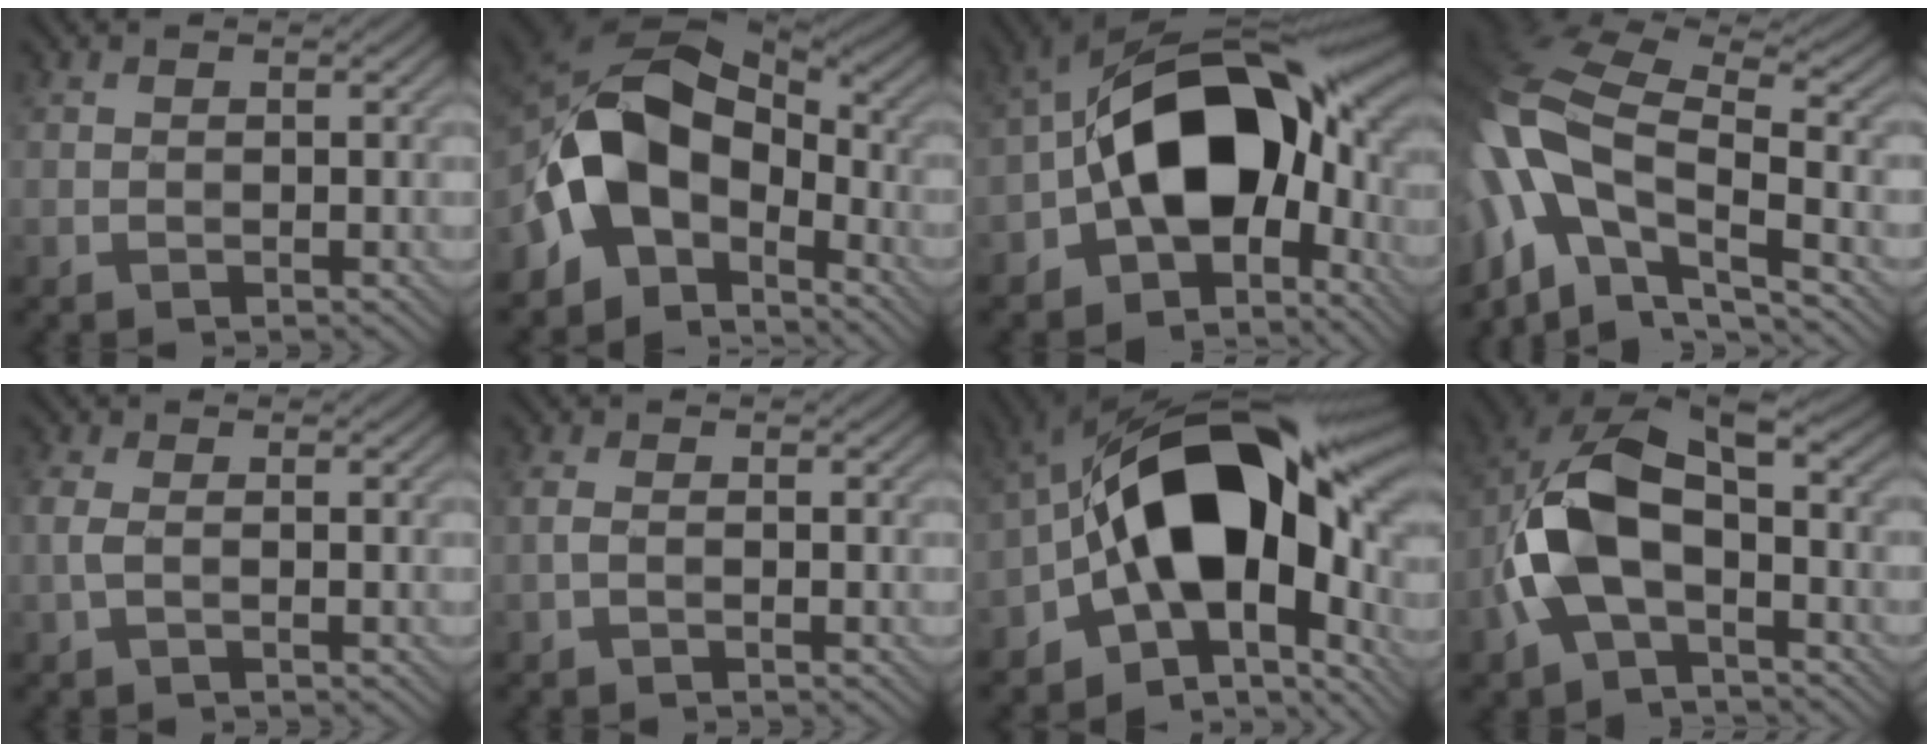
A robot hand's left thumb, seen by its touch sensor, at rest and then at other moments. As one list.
[{"total": 12.4, "force": [-4.2, 8.2, 8.2], "torque": [-0.148, 0.010, -0.091]}, {"total": 17.2, "force": [-3.0, 10.8, 13.0], "torque": [-0.189, 0.009, -0.066]}, {"total": 15.1, "force": [-4.4, 7.7, 12.3], "torque": [-0.269, -0.014, -0.085]}, {"total": 1.9, "force": [-0.4, 0.8, 1.7], "torque": [-0.047, 0.003, -0.014]}, {"total": 1.4, "force": [-0.6, 0.6, 1.1], "torque": [-0.029, 0.002, -0.015]}, {"total": 18.5, "force": [-2.5, 11.1, 14.6], "torque": [-0.221, 0.006, -0.053]}, {"total": 11.2, "force": [-2.2, 6.2, 9.0], "torque": [-0.201, 0.010, -0.053]}]